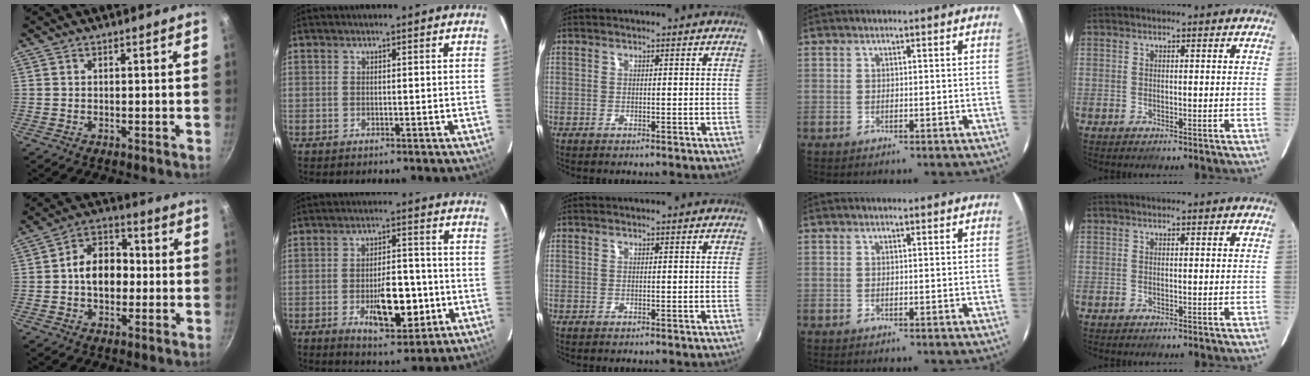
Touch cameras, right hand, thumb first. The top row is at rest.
{"thumb": {"total": 10.2, "force": [-0.5, 7.5, 6.9], "torque": [-0.067, 0.028, -0.021]}, "index": {"total": 11.2, "force": [-3.3, 4.7, 9.6], "torque": [-0.163, 0.001, -0.038]}}